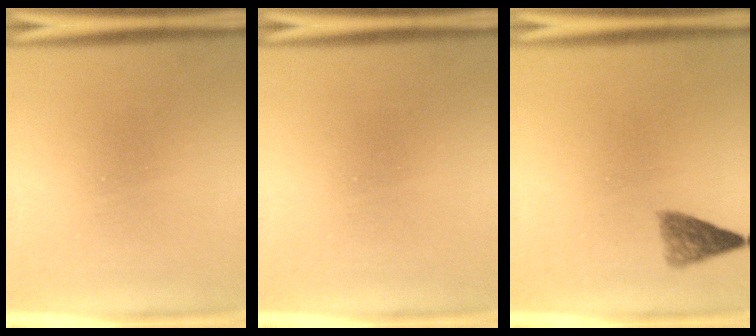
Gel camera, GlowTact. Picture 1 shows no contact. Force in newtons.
{"total": 0.0}
{"total": 2.9}